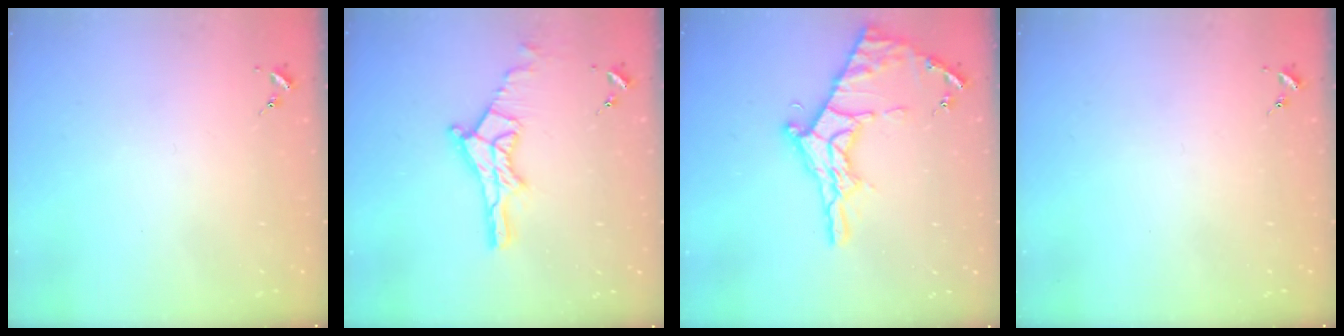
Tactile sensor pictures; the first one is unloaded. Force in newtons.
{"total": 13.3, "press": 13.3, "slide": 0.8}
{"total": 21.5, "press": 21.4, "slide": 1.7}
{"total": 0.0}